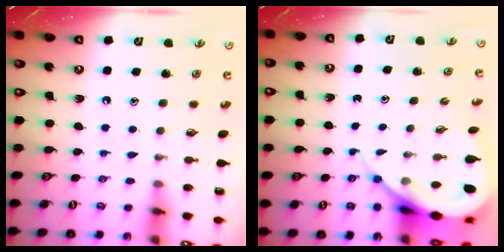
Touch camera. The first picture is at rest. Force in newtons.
{"total": 8.8, "press": 8.7, "slide": 1.0}